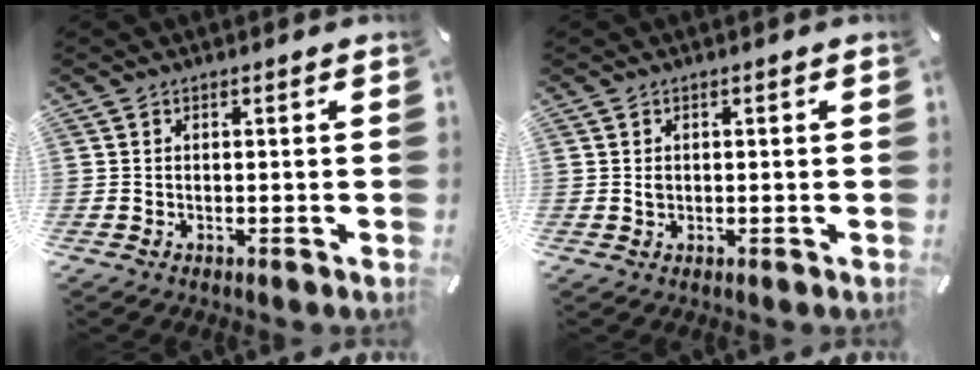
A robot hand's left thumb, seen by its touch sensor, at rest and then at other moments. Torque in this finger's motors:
{"motor_torque": [0.14, -0.04, 0.03, -0.06, 0.00]}